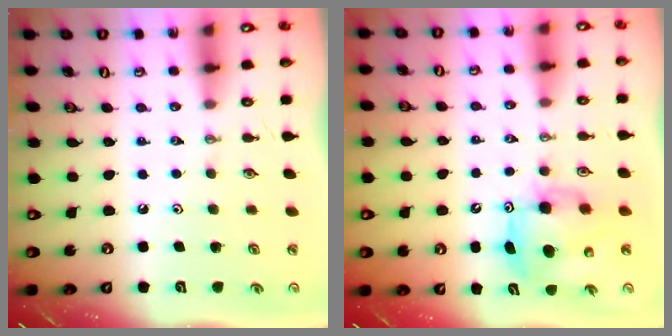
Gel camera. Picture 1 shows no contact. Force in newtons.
{"total": 8.1, "press": 8.0, "slide": 0.8}